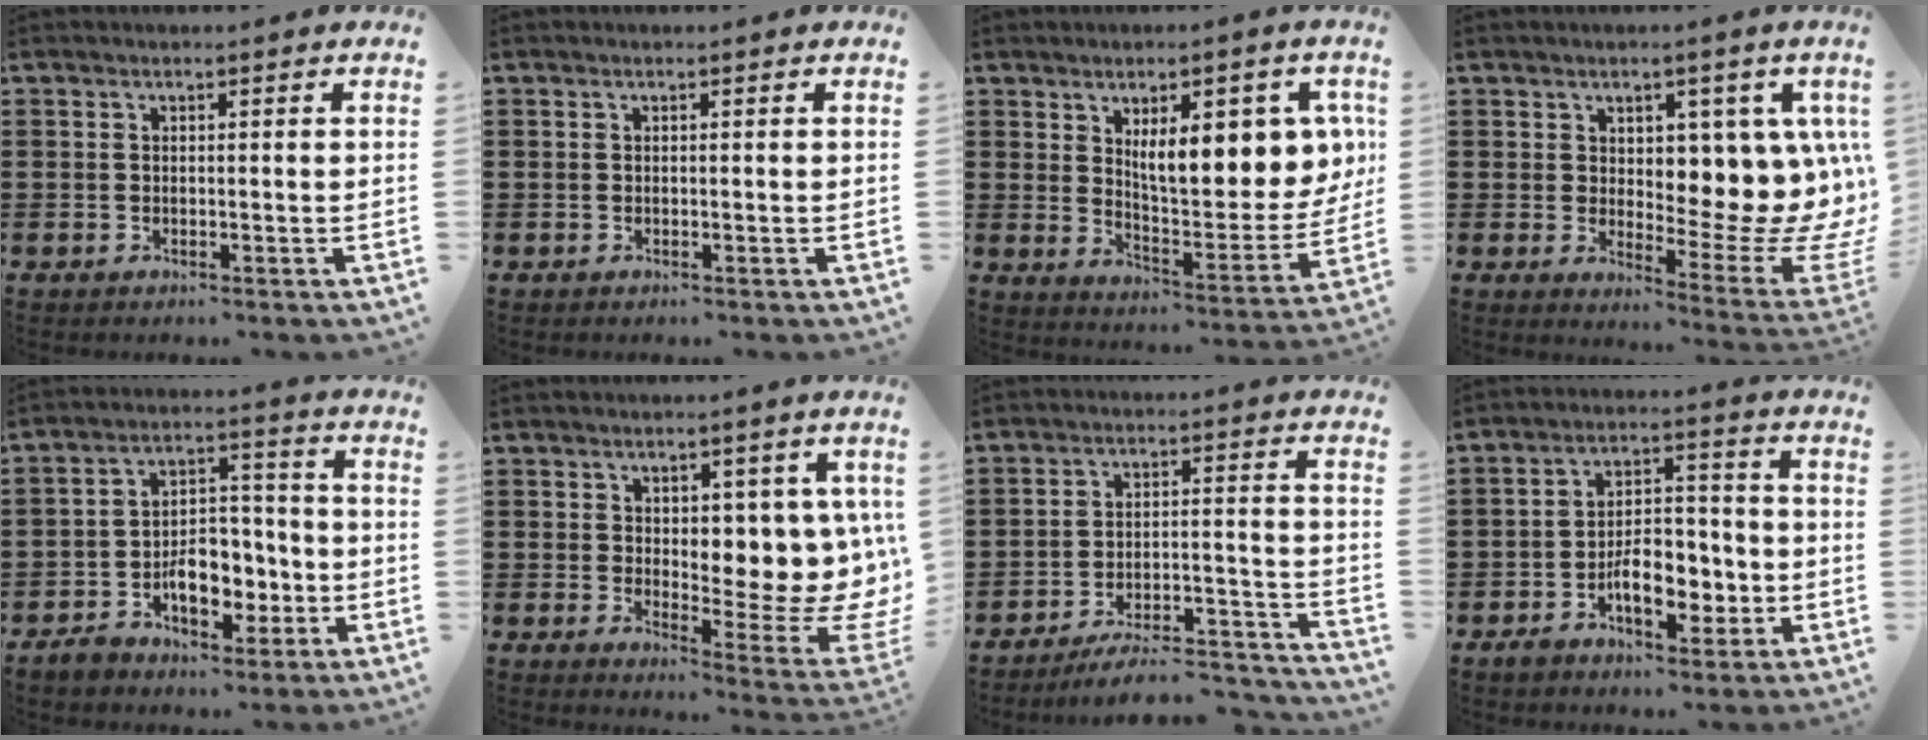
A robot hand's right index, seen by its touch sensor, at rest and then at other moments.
{"total": 0.0}
{"total": 10.7, "force": [4.4, 3.9, 8.9], "torque": [-0.133, -0.015, 0.068]}
{"total": 7.3, "force": [3.0, 3.7, 5.5], "torque": [-0.075, -0.052, 0.049]}
{"total": 8.2, "force": [-3.5, 5.8, 4.7], "torque": [-0.064, 0.023, -0.060]}
{"total": 6.4, "force": [2.9, 3.2, 4.8], "torque": [-0.066, -0.036, 0.047]}
{"total": 6.9, "force": [-6.2, 1.0, 2.8], "torque": [-0.046, 0.003, -0.121]}
{"total": 8.2, "force": [-3.0, 4.9, 5.8], "torque": [-0.073, 0.011, -0.054]}